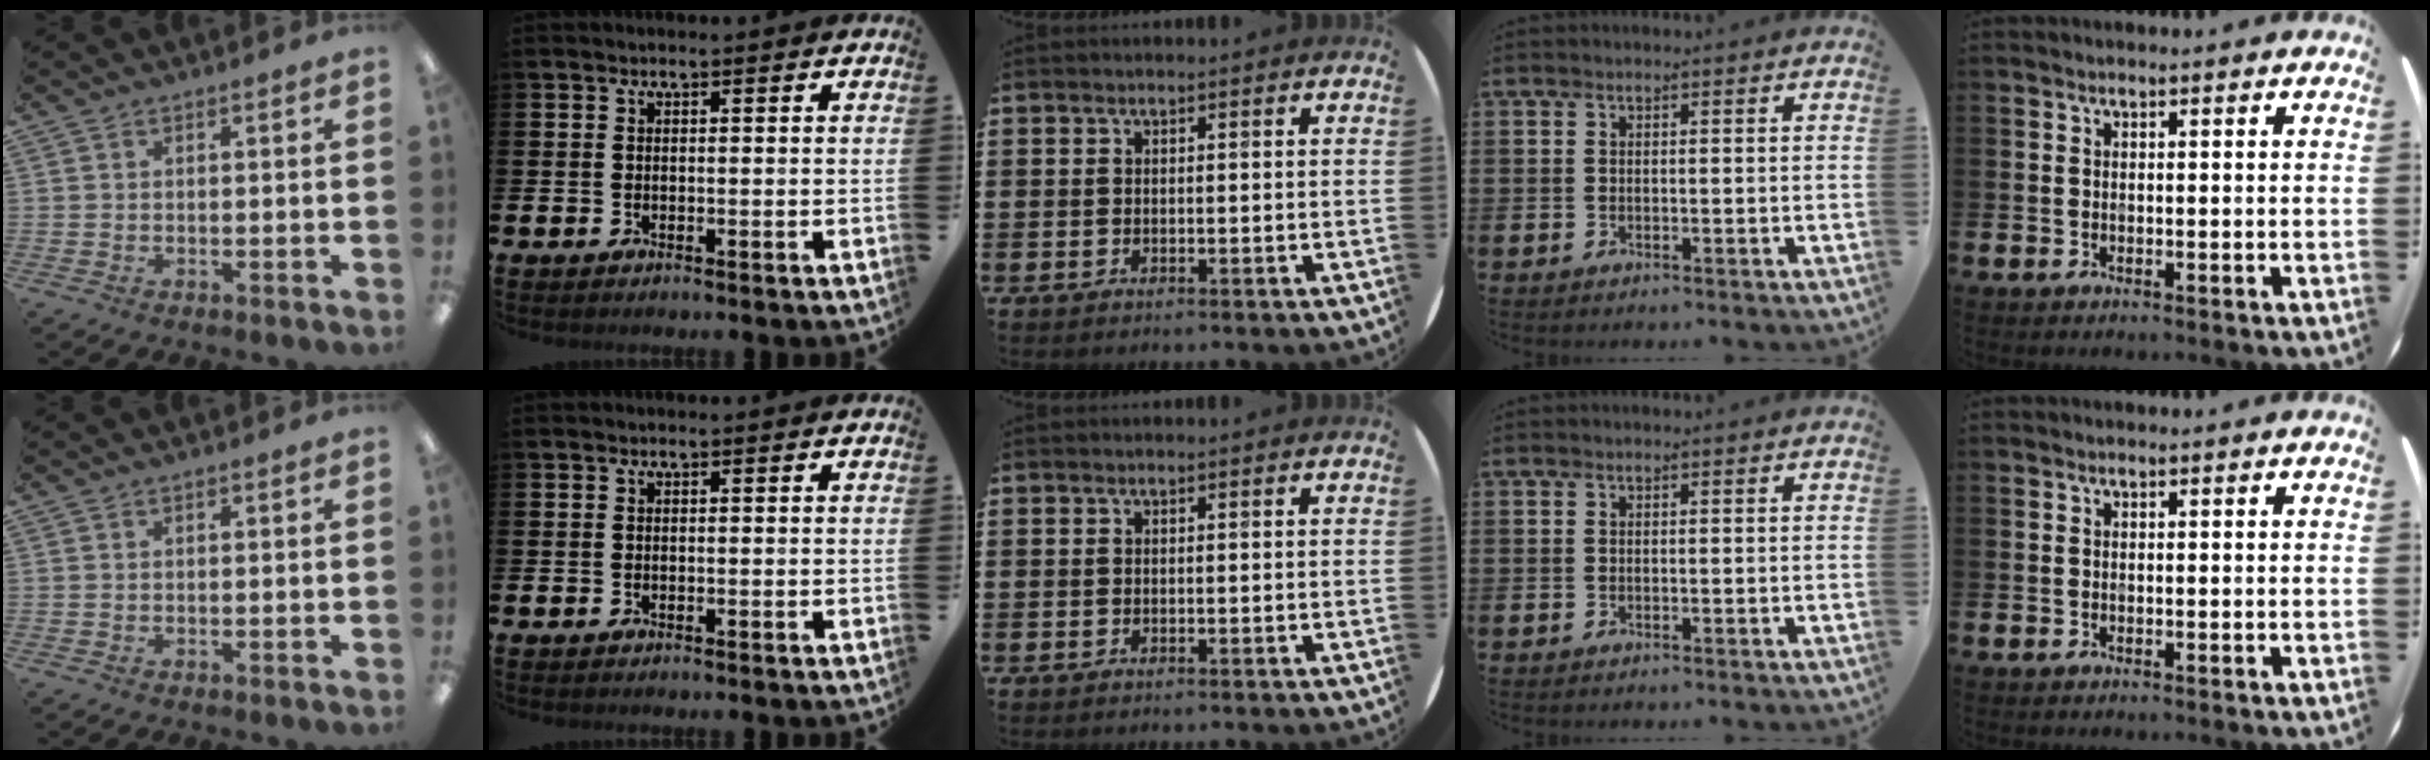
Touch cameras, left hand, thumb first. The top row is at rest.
{}